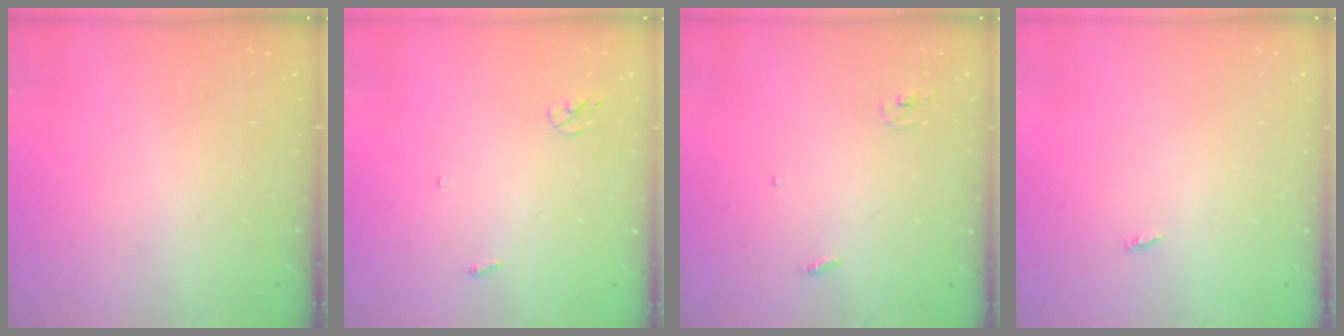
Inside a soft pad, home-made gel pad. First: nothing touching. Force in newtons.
{"total": 2.6, "press": 2.6, "slide": 0.2}
{"total": 3.0, "press": 2.9, "slide": 0.2}
{"total": 1.8, "press": 1.8, "slide": 0.2}